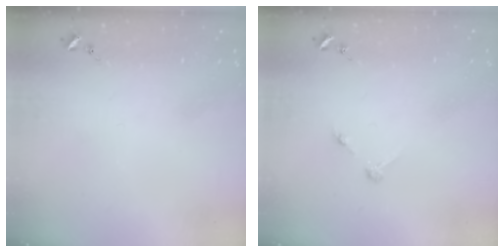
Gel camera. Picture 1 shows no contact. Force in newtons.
{"total": 2.8, "press": 2.8, "slide": 0.3}